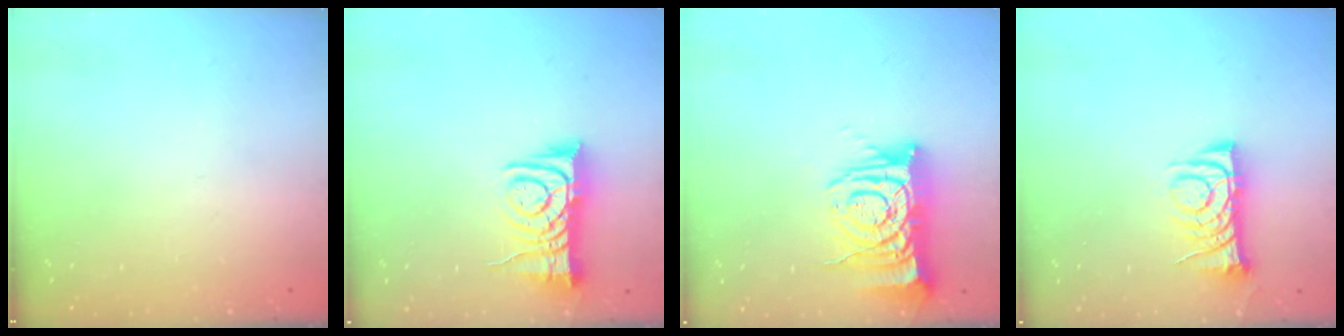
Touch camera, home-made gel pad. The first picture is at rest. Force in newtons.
{"total": 9.1, "press": 9.1, "slide": 1.2}
{"total": 11.5, "press": 11.4, "slide": 1.4}
{"total": 7.6, "press": 7.5, "slide": 0.9}